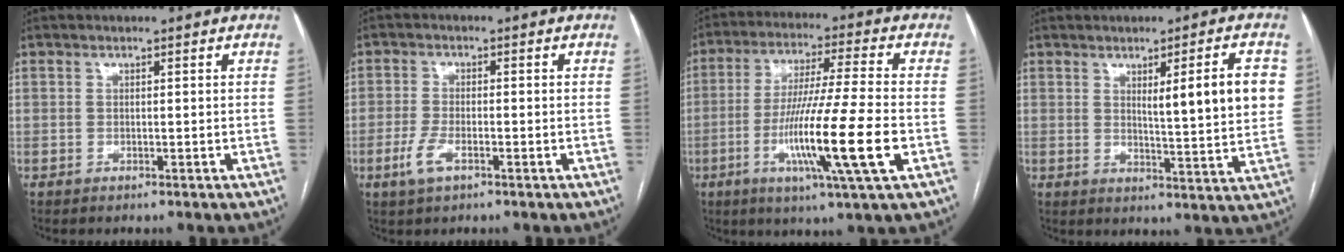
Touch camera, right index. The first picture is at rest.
{"total": 3.9, "force": [-1.8, 1.3, 3.1], "torque": [-0.076, -0.004, -0.034]}
{"total": 15.5, "force": [-4.4, -0.9, 14.8], "torque": [-0.282, -0.023, -0.082]}
{"total": 9.2, "force": [2.4, 0.5, 8.9], "torque": [-0.123, -0.006, 0.031]}